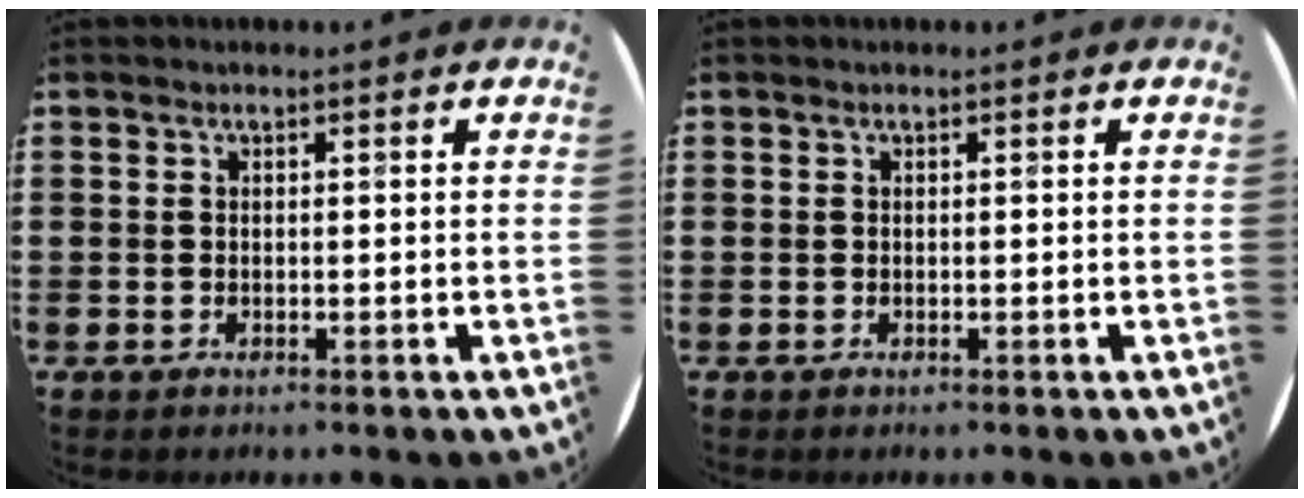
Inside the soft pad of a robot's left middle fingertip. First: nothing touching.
{"total": 0.0}